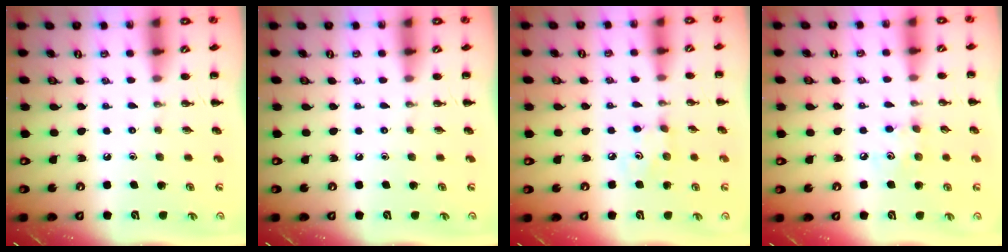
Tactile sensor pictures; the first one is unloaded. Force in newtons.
{"total": 0.0}
{"total": 3.0, "press": 2.8, "slide": 0.9}
{"total": 5.8, "press": 5.7, "slide": 1.3}